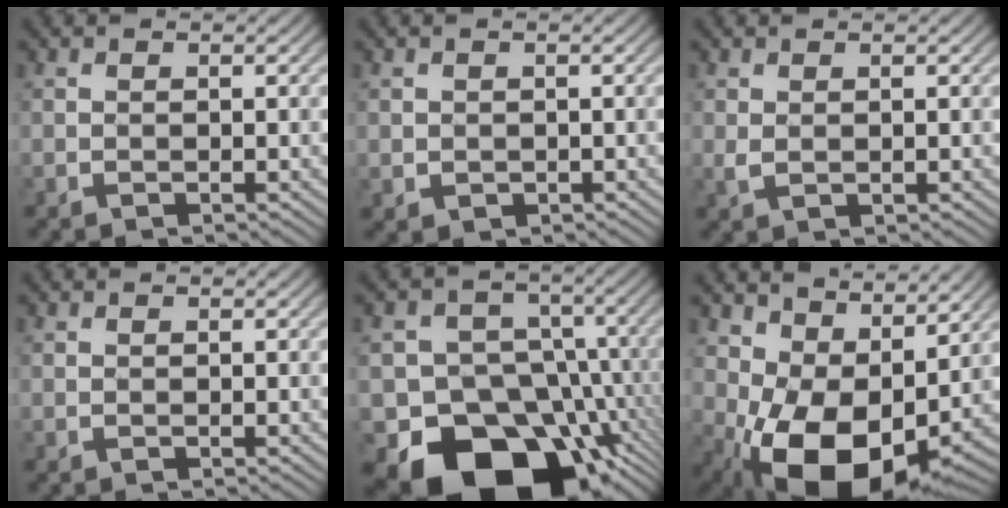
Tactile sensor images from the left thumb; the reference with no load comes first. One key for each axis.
{"total": 1.0, "fx": -0.3, "fy": 0.9, "fz": 0.2, "tx": -0.025, "ty": -0.001, "tz": -0.007}
{"total": 0.8, "fx": 0.5, "fy": 0.5, "fz": 0.4, "tx": -0.013, "ty": -0.002, "tz": 0.010}
{"total": 0.0}
{"total": 17.4, "fx": -9.8, "fy": 11.9, "fz": 8.0, "tx": -0.117, "ty": -0.022, "tz": -0.161}
{"total": 11.3, "fx": -0.6, "fy": 7.8, "fz": 8.2, "tx": -0.133, "ty": -0.015, "tz": -0.004}